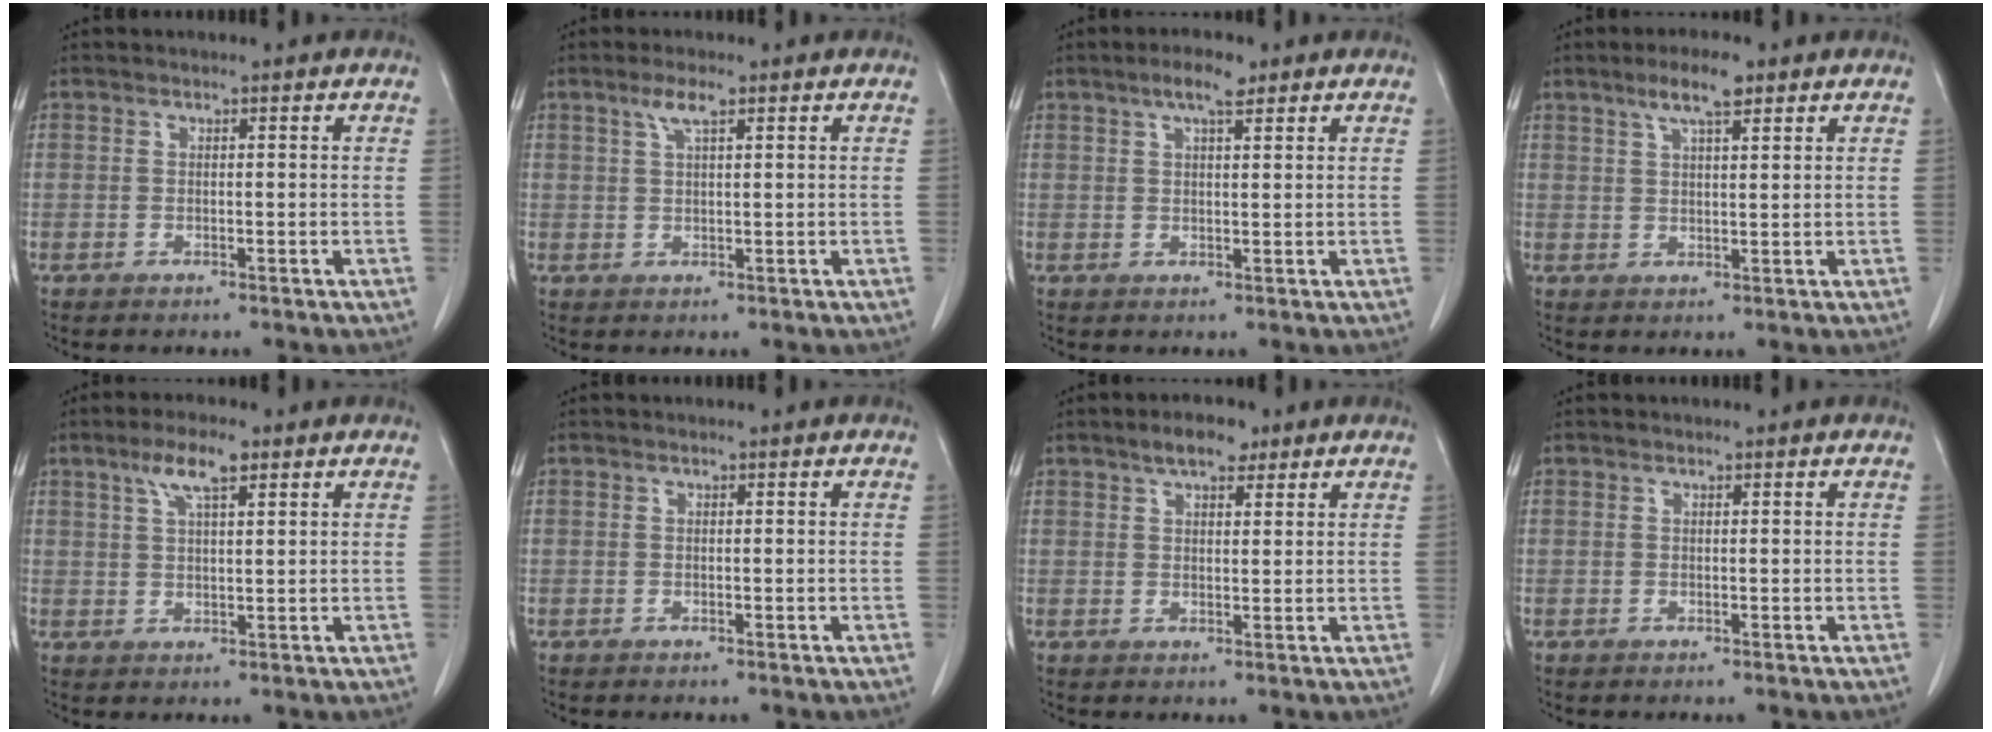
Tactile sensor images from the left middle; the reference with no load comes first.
{"total": 2.7, "force": [1.6, 0.3, 2.2], "torque": [-0.047, 0.006, 0.033]}
{"total": 3.9, "force": [2.5, 0.8, 2.8], "torque": [-0.053, 0.007, 0.042]}
{"total": 5.2, "force": [3.4, 0.8, 3.9], "torque": [-0.072, 0.008, 0.058]}
{"total": 5.3, "force": [3.1, 1.1, 4.1], "torque": [-0.083, 0.009, 0.057]}
{"total": 0.0}
{"total": 4.6, "force": [3.2, 1.7, 2.9], "torque": [-0.052, 0.011, 0.051]}
{"total": 0.0}